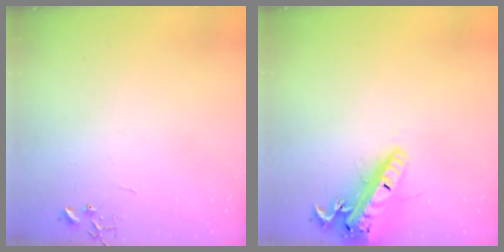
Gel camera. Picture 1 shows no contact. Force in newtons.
{"total": 21.8, "press": 21.4, "slide": 4.2}